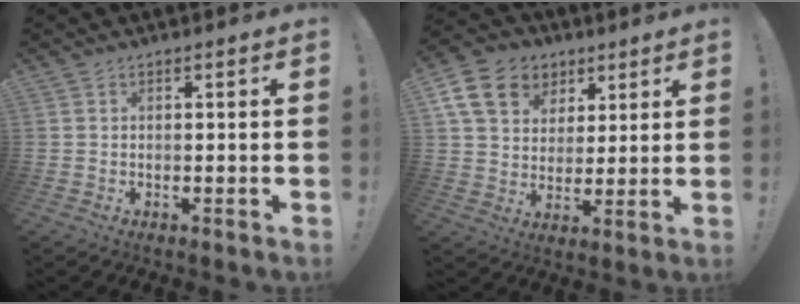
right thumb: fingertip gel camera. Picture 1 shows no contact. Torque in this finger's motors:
{"motor_torque": [0.13, 0.14, 0.33, -0.13, 0.02]}